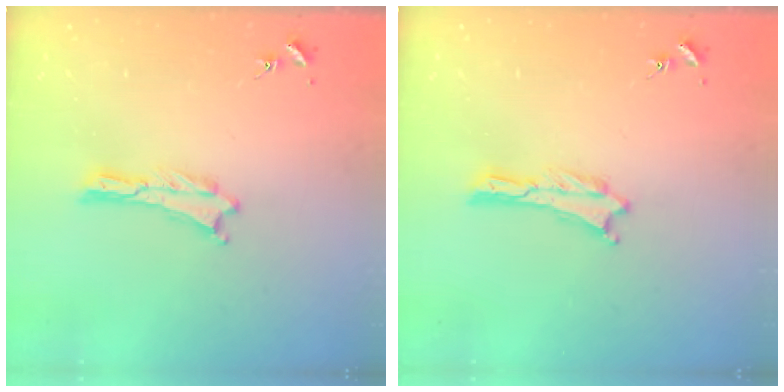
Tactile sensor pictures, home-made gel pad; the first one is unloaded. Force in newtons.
{"total": 0.0}